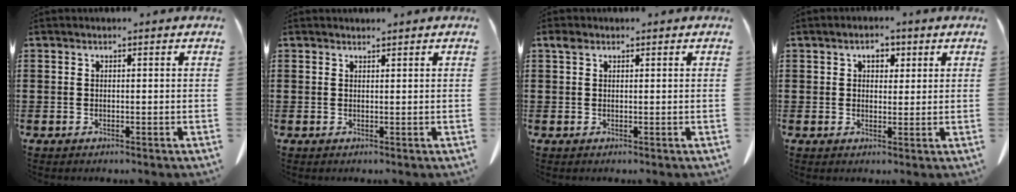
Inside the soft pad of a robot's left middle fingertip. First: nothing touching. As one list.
[{"total": 1.4, "force": [1.3, 0.0, 0.3], "torque": [-0.009, -0.001, 0.026]}, {"total": 1.3, "force": [0.6, 0.8, 0.8], "torque": [-0.020, 0.003, 0.012]}, {"total": 3.1, "force": [1.5, 2.0, 1.8], "torque": [-0.026, 0.004, 0.020]}]